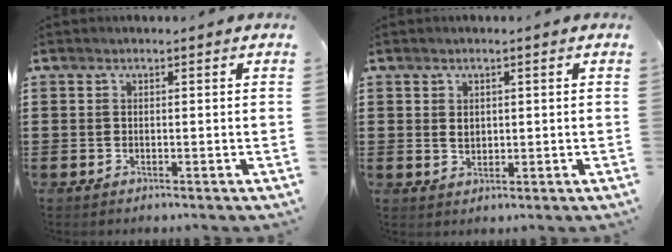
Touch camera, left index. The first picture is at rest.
{"total": 1.5, "force": [0.4, 1.1, 0.9], "torque": [-0.021, 0.008, 0.007]}